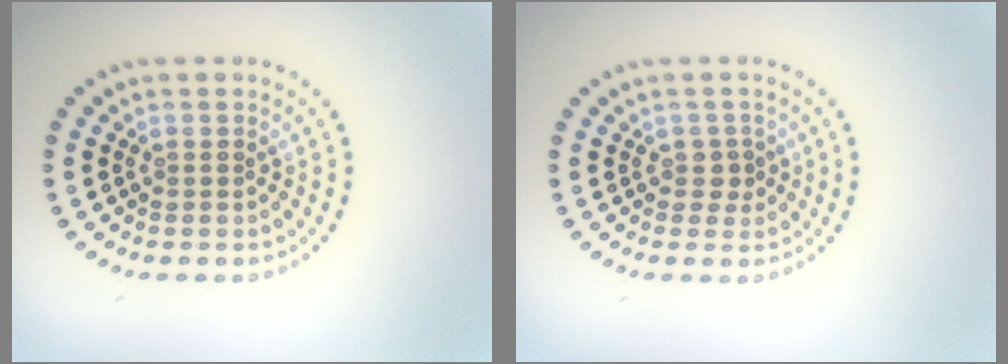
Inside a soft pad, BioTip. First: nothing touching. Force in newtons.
{"total": 1.2, "press": 1.0, "slide": 0.7}